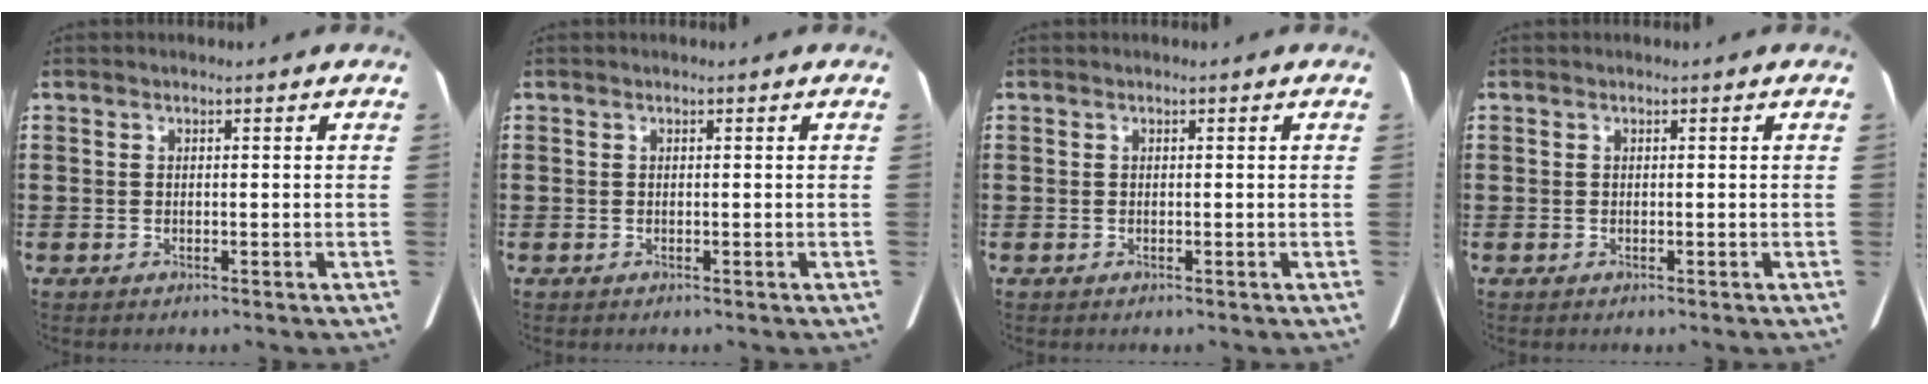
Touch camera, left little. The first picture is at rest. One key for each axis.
{"total": 0.0}
{"total": 0.0}
{"total": 0.0}